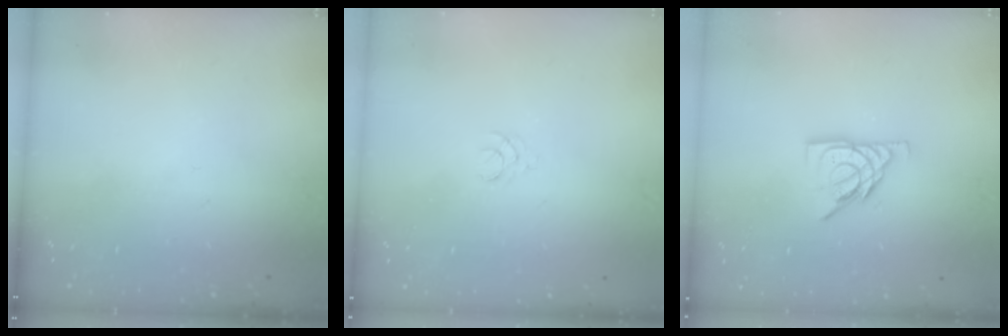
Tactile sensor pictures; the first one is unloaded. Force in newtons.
{"total": 1.5, "press": 1.5, "slide": 0.2}
{"total": 9.0, "press": 9.0, "slide": 0.6}